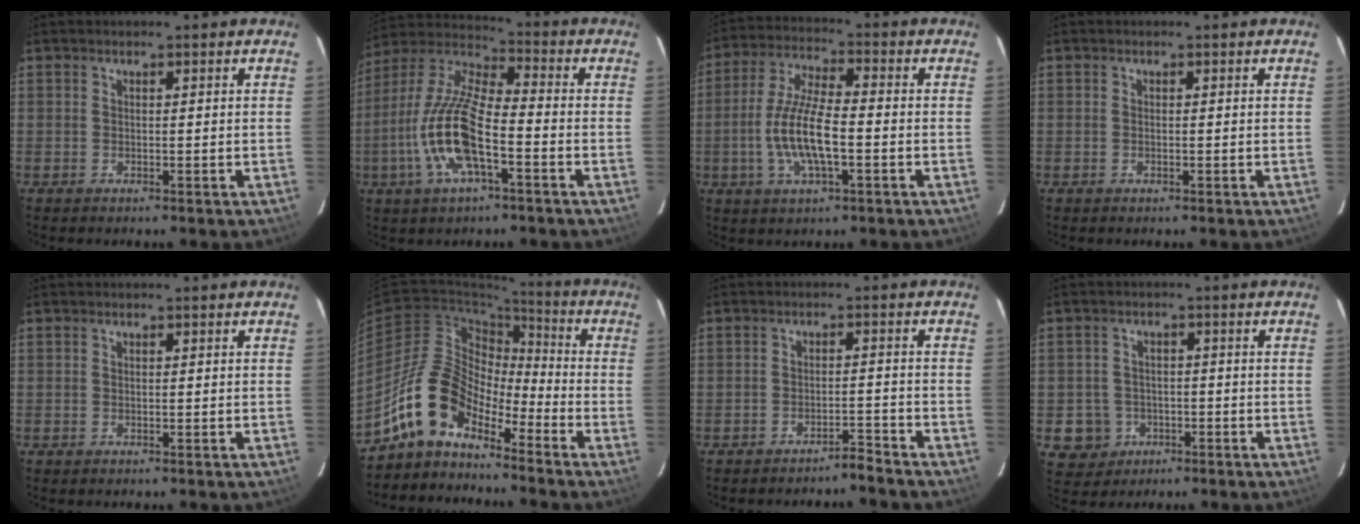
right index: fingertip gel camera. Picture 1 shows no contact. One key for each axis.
{"total": 15.5, "fx": -5.4, "fy": 5.0, "fz": 13.6, "tx": -0.283, "ty": -0.004, "tz": -0.111}
{"total": 11.2, "fx": -2.7, "fy": 3.2, "fz": 10.3, "tx": -0.213, "ty": -0.001, "tz": -0.053}
{"total": 0.0}
{"total": 0.0}
{"total": 12.5, "fx": -9.3, "fy": 6.0, "fz": 5.9, "tx": -0.105, "ty": 0.023, "tz": -0.184}
{"total": 3.0, "fx": -2.9, "fy": -0.2, "fz": 0.4, "tx": -0.015, "ty": 0.006, "tz": -0.042}
{"total": 6.0, "fx": -1.9, "fy": 5.7, "fz": 0.8, "tx": -0.031, "ty": 0.019, "tz": -0.020}